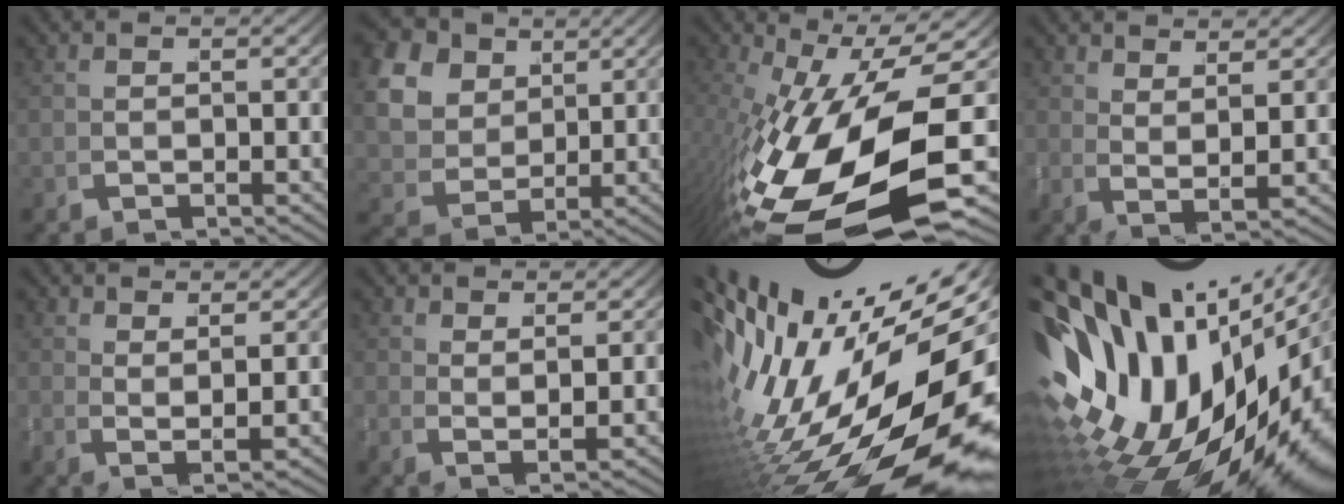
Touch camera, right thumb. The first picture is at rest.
{"total": 10.9, "force": [2.8, 8.8, 5.8], "torque": [-0.145, -0.016, 0.044]}
{"total": 19.9, "force": [-1.8, 10.7, 16.7], "torque": [-0.327, -0.067, 0.014]}
{"total": 3.7, "force": [2.7, 0.5, 2.5], "torque": [-0.041, 0.000, 0.052]}
{"total": 3.1, "force": [2.6, 0.0, 1.7], "torque": [-0.024, 0.002, 0.050]}
{"total": 2.8, "force": [2.4, -0.2, 1.4], "torque": [-0.018, 0.002, 0.048]}
{"total": 24.4, "force": [-0.8, 14.1, 19.9], "torque": [-0.327, -0.038, 0.016]}
{"total": 27.0, "force": [-0.5, 17.6, 20.5], "torque": [-0.375, -0.024, 0.003]}